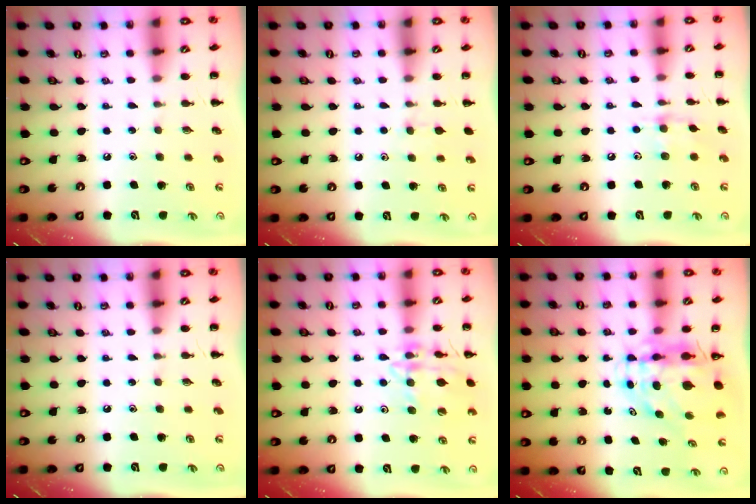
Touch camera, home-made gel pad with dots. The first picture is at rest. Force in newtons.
{"total": 5.0, "press": 4.7, "slide": 1.7}
{"total": 6.0, "press": 6.0, "slide": 0.5}
{"total": 0.0}
{"total": 14.8, "press": 14.7, "slide": 1.2}
{"total": 7.1, "press": 6.7, "slide": 2.3}